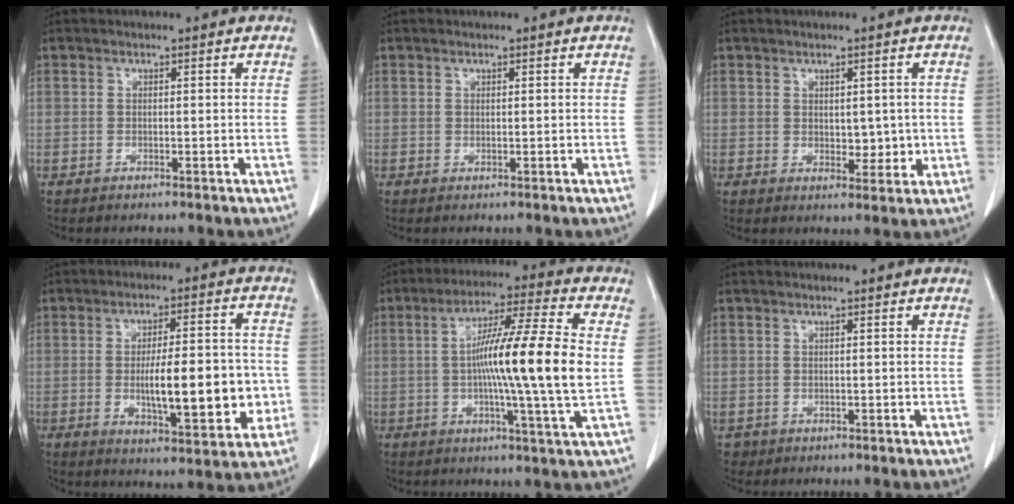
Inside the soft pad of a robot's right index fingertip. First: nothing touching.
{"total": 0.0}
{"total": 3.7, "force": [0.2, 2.3, 3.0], "torque": [-0.035, -0.003, 0.011]}
{"total": 13.8, "force": [-1.8, 3.9, 13.1], "torque": [-0.201, 0.008, -0.022]}
{"total": 15.1, "force": [-0.5, -1.9, 15.0], "torque": [-0.255, -0.005, -0.017]}
{"total": 1.7, "force": [-0.1, 1.6, 0.2], "torque": [-0.001, 0.002, 0.004]}